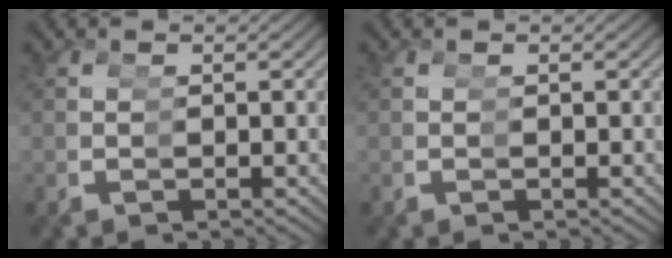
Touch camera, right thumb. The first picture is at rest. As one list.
[{"total": 0.0}]